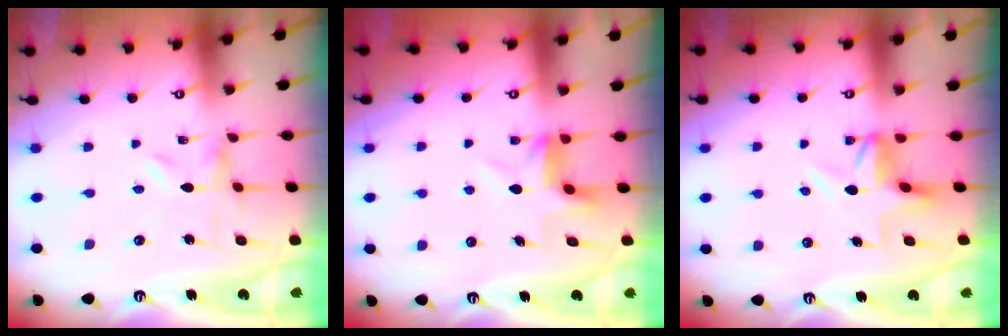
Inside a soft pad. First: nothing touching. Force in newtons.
{"total": 5.6, "press": 5.5, "slide": 1.4}
{"total": 4.2, "press": 3.9, "slide": 1.8}